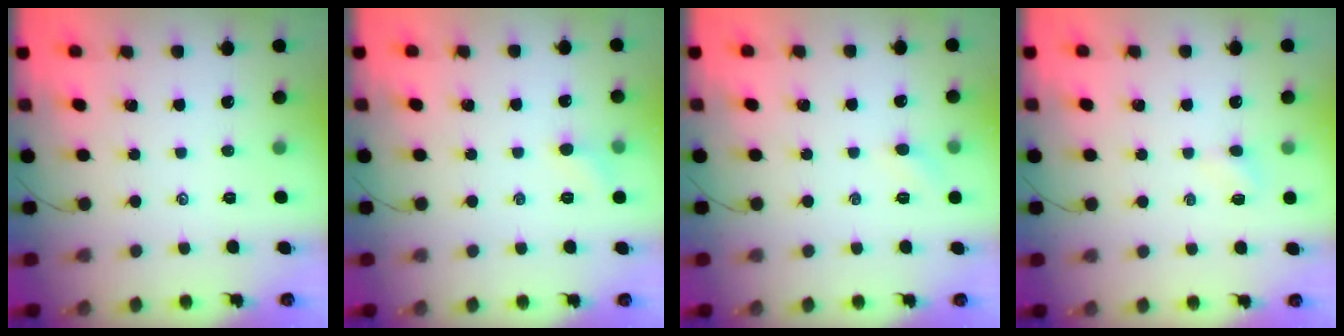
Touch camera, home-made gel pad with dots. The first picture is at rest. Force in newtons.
{"total": 4.3, "press": 4.1, "slide": 1.3}
{"total": 3.9, "press": 3.7, "slide": 1.0}
{"total": 2.6, "press": 2.5, "slide": 0.9}